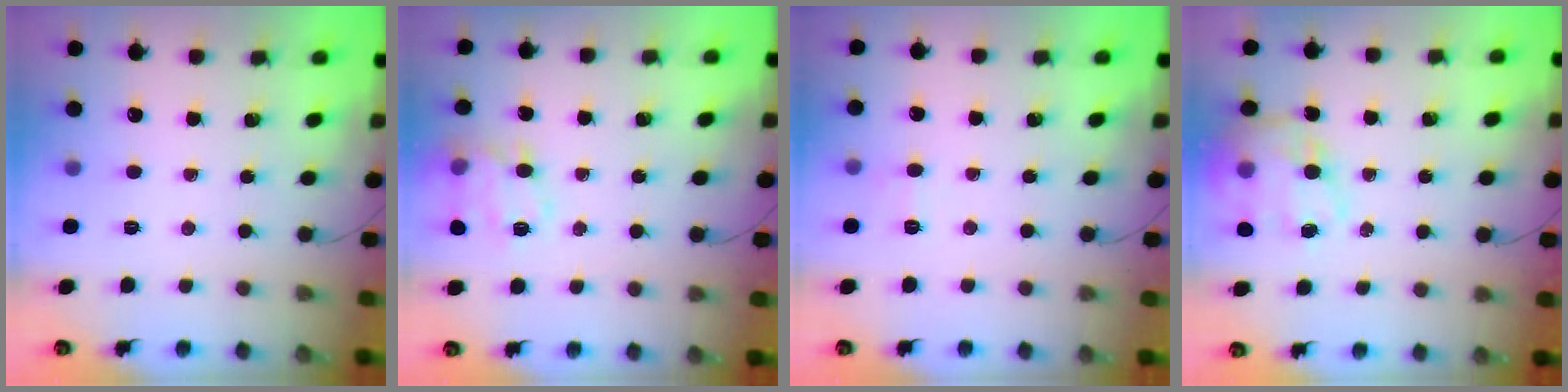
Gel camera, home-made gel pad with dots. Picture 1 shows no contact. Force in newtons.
{"total": 14.4, "press": 14.4, "slide": 1.0}
{"total": 4.7, "press": 4.5, "slide": 1.4}
{"total": 16.6, "press": 16.2, "slide": 3.9}